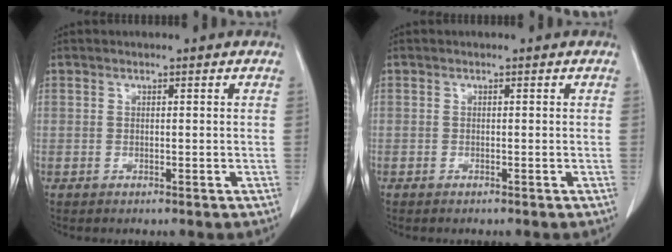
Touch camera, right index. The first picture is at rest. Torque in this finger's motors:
{"motor_torque": [0.02, -0.02, -0.01, 0.00]}